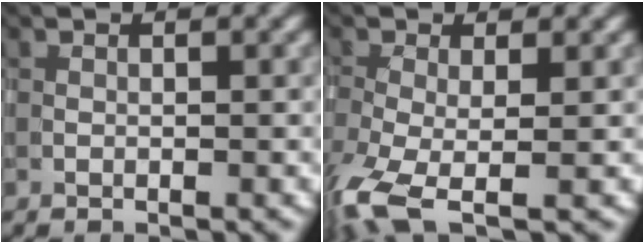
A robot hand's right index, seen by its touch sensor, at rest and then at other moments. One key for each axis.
{"total": 6.6, "fx": -3.7, "fy": 2.1, "fz": 5.0, "tx": -0.123, "ty": -0.022, "tz": -0.078}